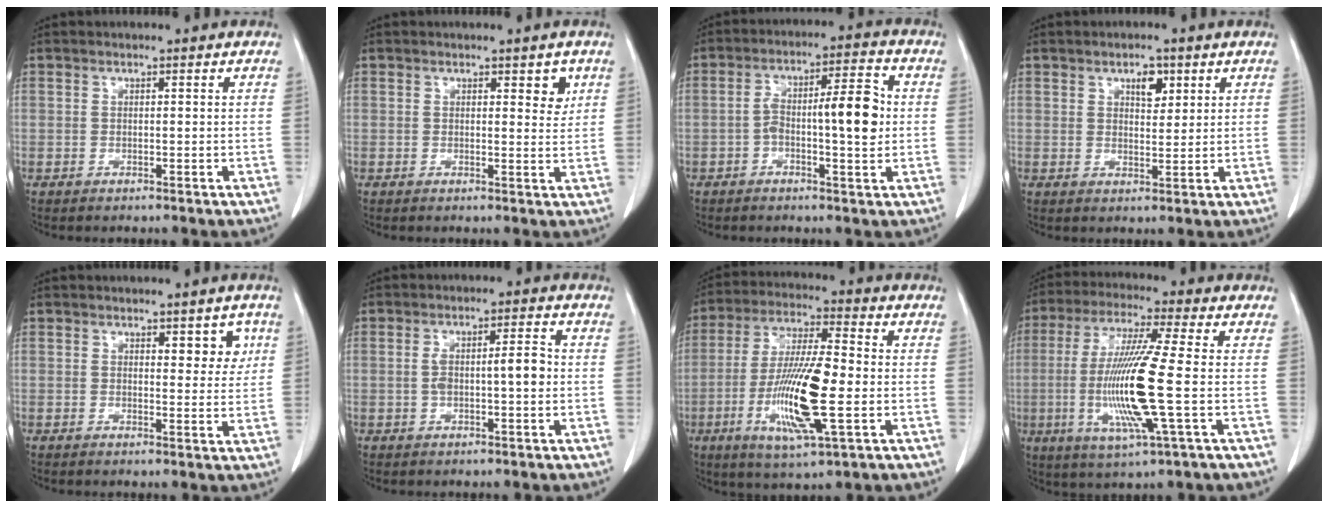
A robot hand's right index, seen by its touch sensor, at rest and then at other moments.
{"total": 2.6, "force": [1.2, 1.0, 2.1], "torque": [-0.021, -0.005, 0.014]}
{"total": 9.4, "force": [-0.6, 2.2, 9.1], "torque": [-0.149, 0.025, -0.010]}
{"total": 3.5, "force": [1.9, 1.7, 2.4], "torque": [-0.037, -0.001, 0.030]}
{"total": 4.0, "force": [1.7, 1.9, 3.1], "torque": [-0.026, -0.001, 0.020]}
{"total": 5.7, "force": [-0.2, 1.4, 5.5], "torque": [-0.103, 0.018, -0.001]}
{"total": 15.3, "force": [-3.3, 2.1, 14.8], "torque": [-0.293, -0.014, -0.059]}
{"total": 14.9, "force": [-2.0, -0.2, 14.7], "torque": [-0.301, -0.015, -0.047]}